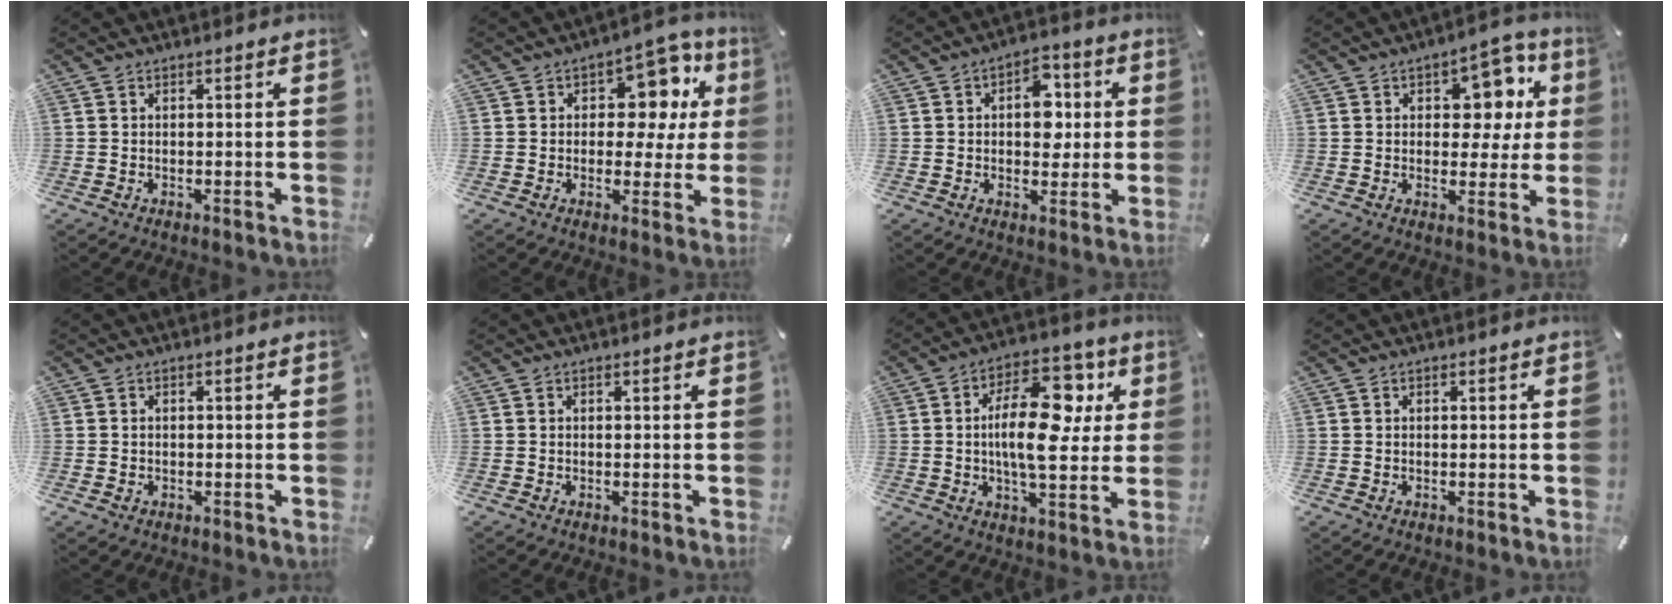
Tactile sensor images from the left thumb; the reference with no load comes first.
{"total": 12.9, "force": [4.6, 8.6, 8.5], "torque": [-0.098, -0.034, 0.079]}
{"total": 8.5, "force": [1.0, 6.0, 6.0], "torque": [-0.065, -0.002, 0.008]}
{"total": 11.6, "force": [4.3, 7.6, 7.7], "torque": [-0.083, -0.024, 0.070]}
{"total": 0.9, "force": [-0.2, 0.7, 0.5], "torque": [-0.010, 0.003, -0.005]}
{"total": 0.0}
{"total": 17.8, "force": [3.1, 9.1, 15.0], "torque": [-0.234, 0.001, 0.048]}
{"total": 0.0}